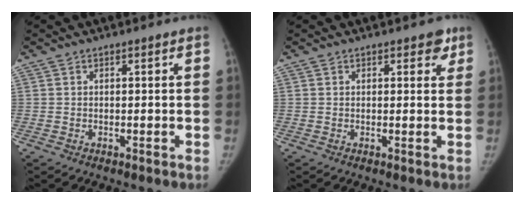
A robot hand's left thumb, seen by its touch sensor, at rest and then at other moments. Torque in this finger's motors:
{"motor_torque": [0.33, -0.32, 0.57, -0.51, 0.06]}